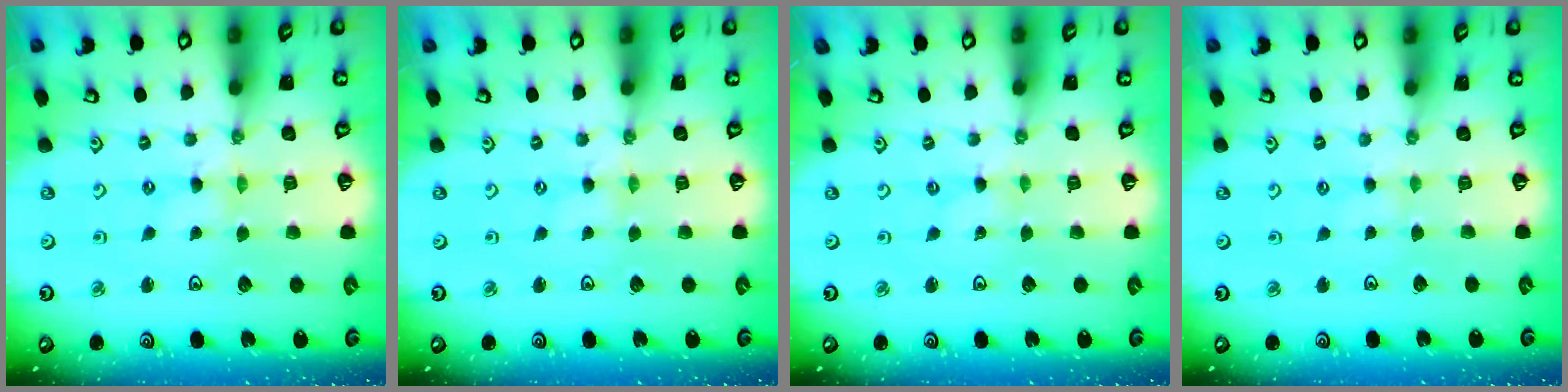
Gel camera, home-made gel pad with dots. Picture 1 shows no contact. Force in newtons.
{"total": 0.0}
{"total": 0.0}
{"total": 1.8, "press": 1.7, "slide": 0.4}